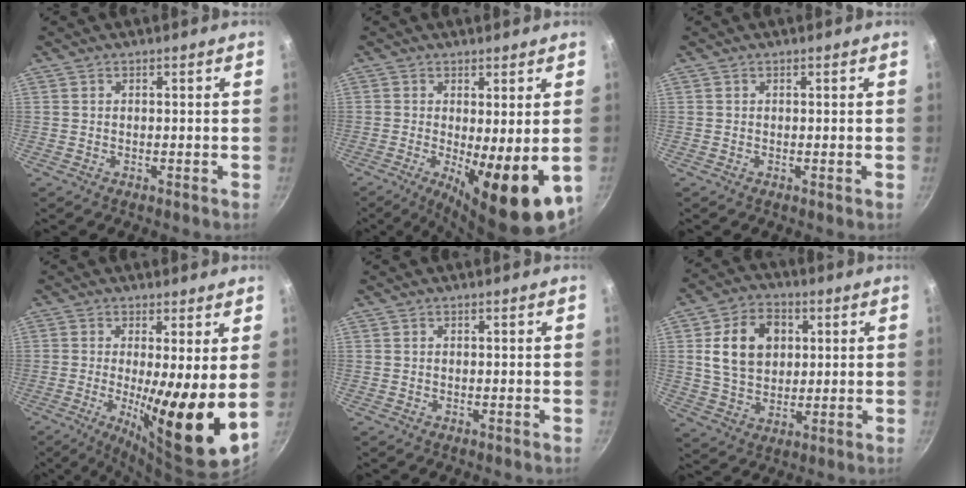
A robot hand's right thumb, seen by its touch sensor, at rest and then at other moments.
{"total": 13.7, "force": [-2.7, 4.0, 12.8], "torque": [-0.176, -0.015, -0.027]}
{"total": 0.0}
{"total": 14.0, "force": [-0.4, 2.2, 13.8], "torque": [-0.214, -0.031, -0.005]}
{"total": 0.0}
{"total": 13.2, "force": [2.8, 9.9, 8.3], "torque": [-0.124, 0.004, 0.046]}